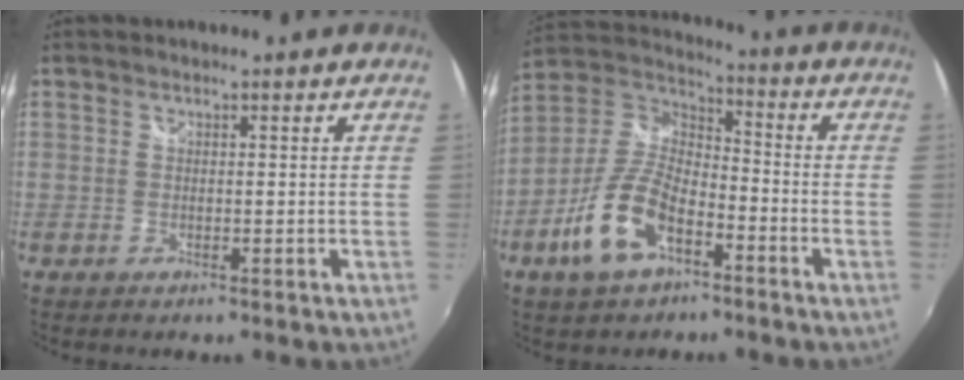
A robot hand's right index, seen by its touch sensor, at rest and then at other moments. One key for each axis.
{"total": 14.1, "fx": -6.6, "fy": 7.0, "fz": 10.3, "tx": -0.216, "ty": 0.002, "tz": -0.122}